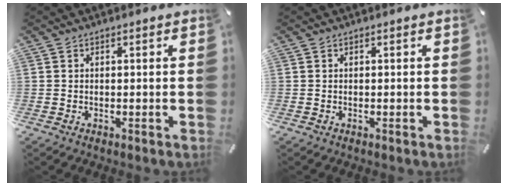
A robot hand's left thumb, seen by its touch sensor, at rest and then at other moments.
{"total": 0.0}